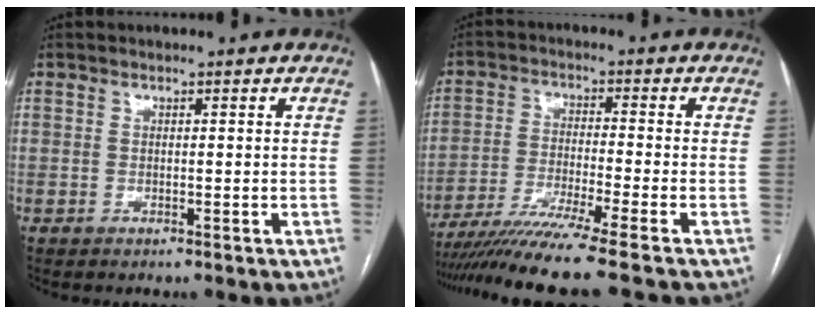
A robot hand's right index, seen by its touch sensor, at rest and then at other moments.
{"total": 11.6, "force": [-9.5, -2.4, 6.2], "torque": [-0.089, -0.037, -0.159]}